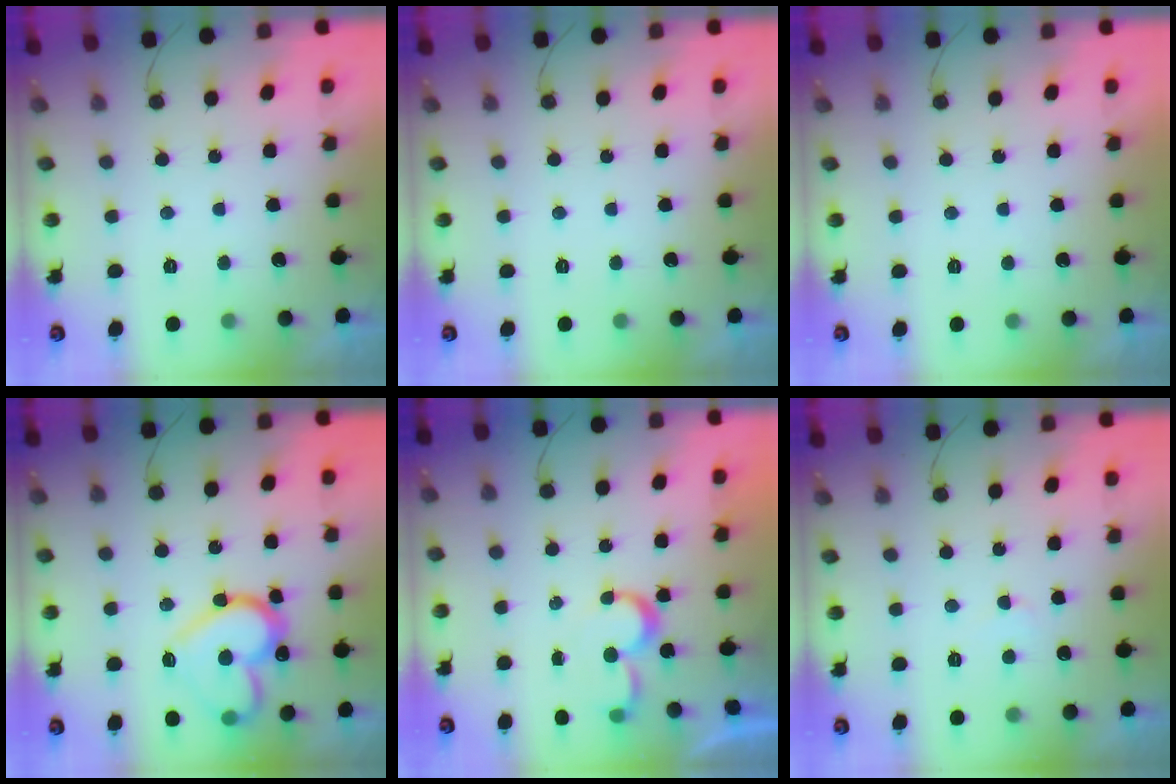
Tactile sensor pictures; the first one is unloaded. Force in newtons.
{"total": 0.0}
{"total": 1.7, "press": 1.7, "slide": 0.1}
{"total": 19.2, "press": 19.1, "slide": 2.2}
{"total": 5.5, "press": 5.5, "slide": 0.4}
{"total": 2.4, "press": 2.4, "slide": 0.2}